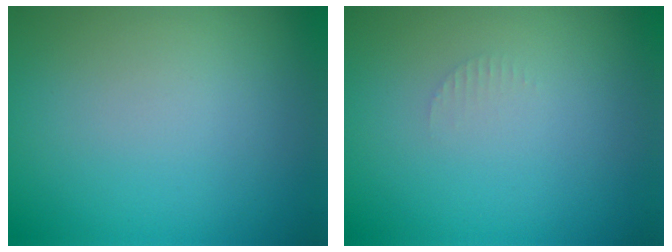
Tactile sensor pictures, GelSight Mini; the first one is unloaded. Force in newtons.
{"total": 0.7, "press": 0.6, "slide": 0.1}